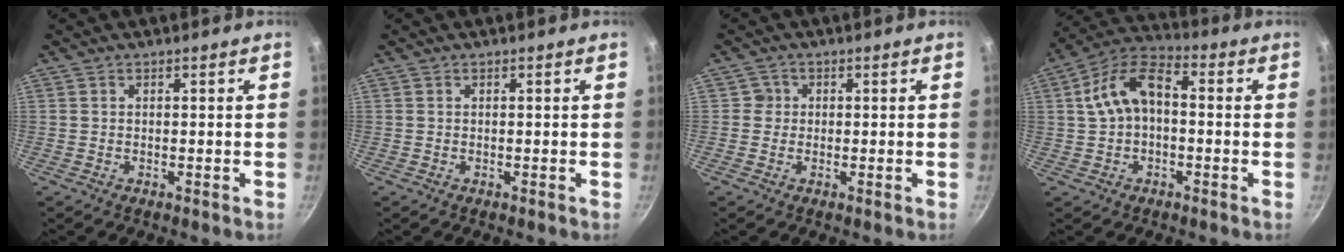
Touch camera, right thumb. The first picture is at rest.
{"total": 0.0}
{"total": 1.9, "force": [0.1, 1.9, 0.2], "torque": [0.012, 0.004, -0.002]}
{"total": 10.8, "force": [0.7, 6.4, 8.6], "torque": [-0.150, 0.043, 0.000]}